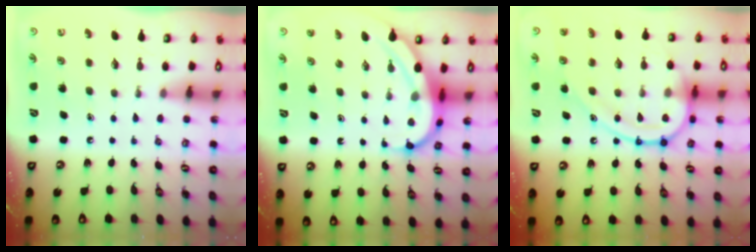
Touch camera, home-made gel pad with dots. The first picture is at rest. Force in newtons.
{"total": 6.5, "press": 6.4, "slide": 0.7}
{"total": 17.4, "press": 17.4, "slide": 1.6}